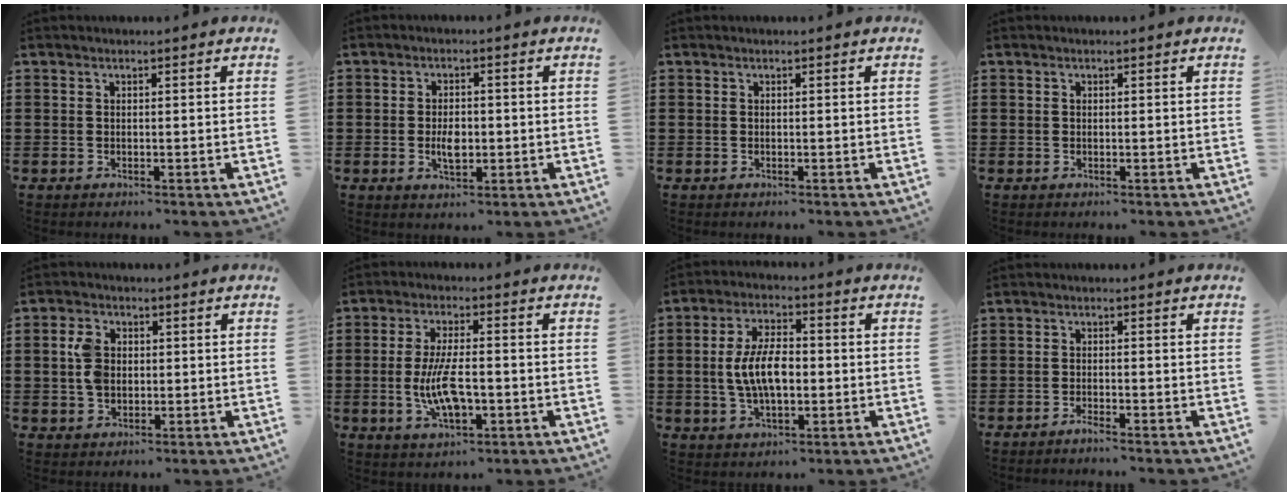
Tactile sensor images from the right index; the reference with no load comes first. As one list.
[{"total": 3.8, "force": [-0.5, 2.0, 3.2], "torque": [-0.051, 0.000, -0.009]}, {"total": 0.0}, {"total": 0.0}, {"total": 4.7, "force": [0.4, 3.3, 3.2], "torque": [-0.085, 0.009, 0.001]}, {"total": 8.7, "force": [-1.8, 3.4, 7.9], "torque": [-0.165, -0.006, -0.035]}, {"total": 8.1, "force": [-0.4, 4.0, 7.1], "torque": [-0.150, 0.004, -0.011]}, {"total": 1.3, "force": [-1.2, -0.3, 0.4], "torque": [-0.008, -0.003, -0.021]}]